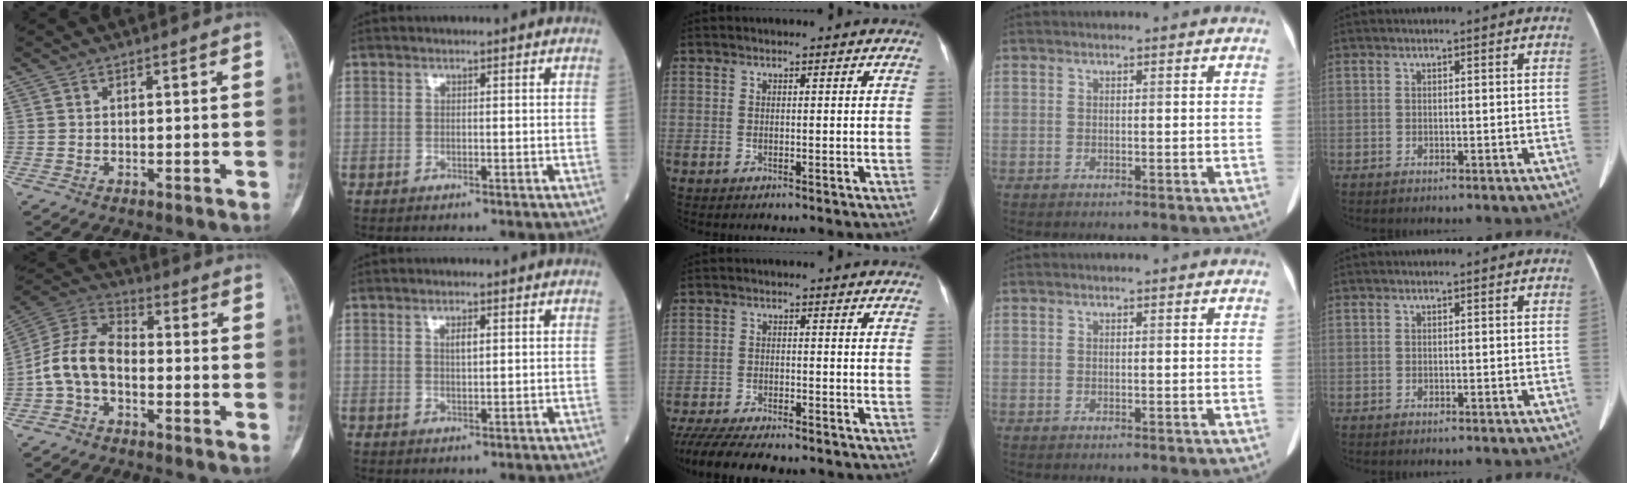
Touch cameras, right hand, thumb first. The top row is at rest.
{"thumb": {"total": 10.2, "force": [-2.5, 6.5, 7.5], "torque": [-0.144, 0.039, -0.062]}, "index": {"total": 1.7, "force": [0.6, 0.5, 1.5], "torque": [-0.024, -0.001, 0.010]}, "middle": {"total": 16.1, "force": [-13.7, 3.7, 7.5], "torque": [-0.165, -0.029, -0.197]}}